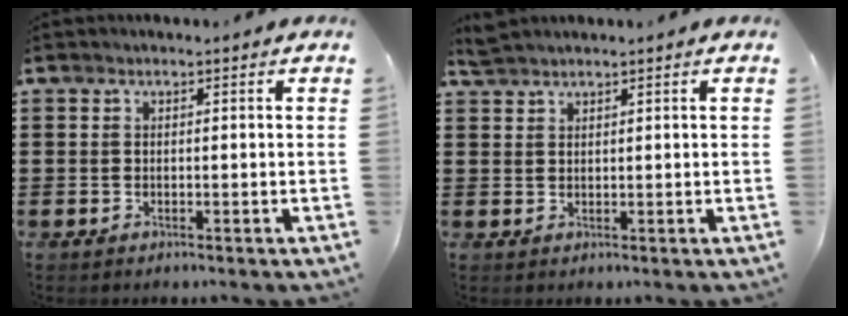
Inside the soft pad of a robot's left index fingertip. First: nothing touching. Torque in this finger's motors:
{"motor_torque": [0.04, 0.04, -0.01, 0.01]}